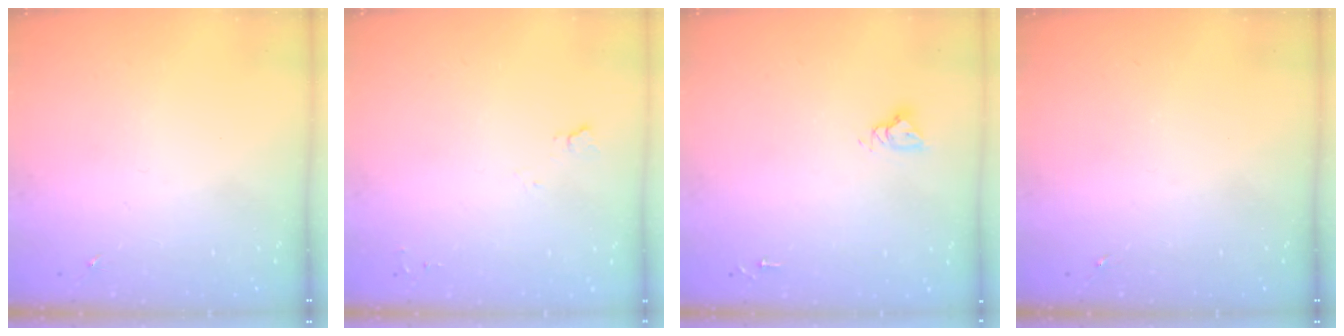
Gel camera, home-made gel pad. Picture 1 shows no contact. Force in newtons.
{"total": 5.1, "press": 5.1, "slide": 0.6}
{"total": 4.8, "press": 4.7, "slide": 0.4}
{"total": 0.0}